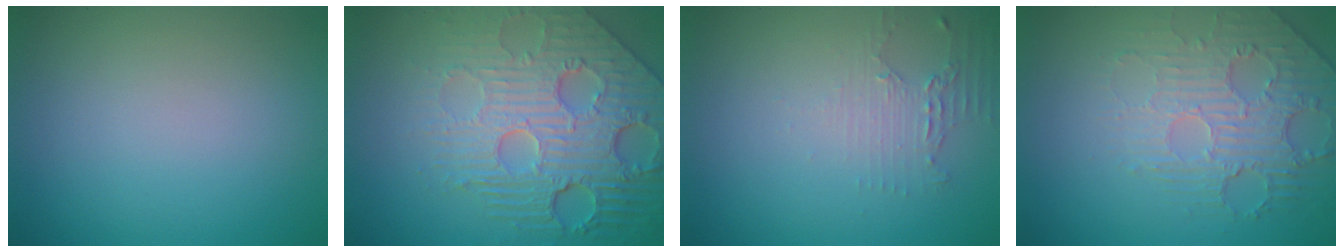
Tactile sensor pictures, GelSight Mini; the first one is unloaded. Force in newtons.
{"total": 8.6, "press": 5.9, "slide": 6.3}
{"total": 2.2, "press": 1.6, "slide": 1.5}
{"total": 2.9, "press": 2.4, "slide": 1.6}